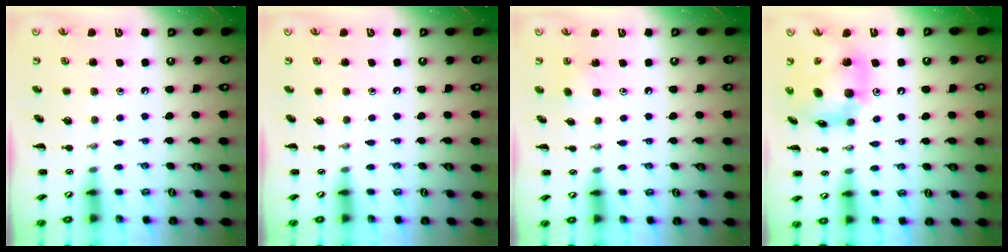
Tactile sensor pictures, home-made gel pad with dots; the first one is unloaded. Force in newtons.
{"total": 0.0}
{"total": 6.0, "press": 5.8, "slide": 1.6}
{"total": 13.9, "press": 13.5, "slide": 3.2}